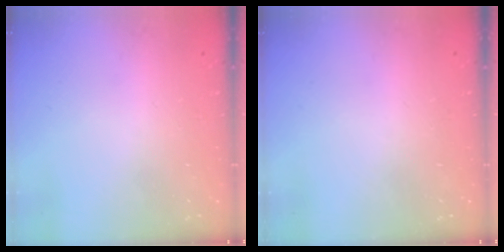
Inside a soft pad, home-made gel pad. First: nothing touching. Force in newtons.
{"total": 0.0}